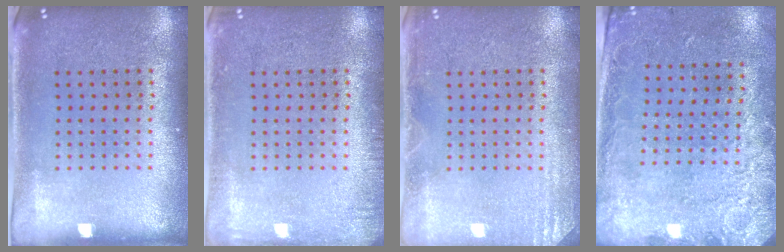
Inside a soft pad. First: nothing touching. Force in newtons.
{"total": 1.3, "press": 1.2, "slide": 0.2}
{"total": 2.0, "press": 2.0, "slide": 0.4}
{"total": 2.6, "press": 1.9, "slide": 1.8}